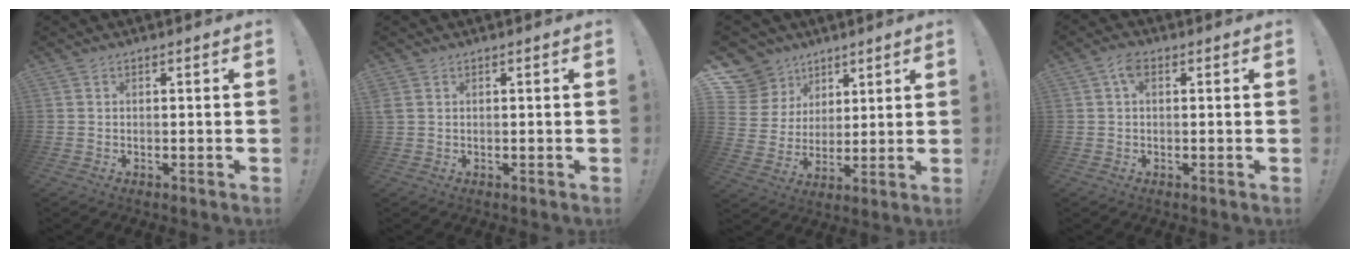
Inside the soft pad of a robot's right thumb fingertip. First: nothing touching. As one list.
[{"total": 1.2, "force": [0.5, 0.6, 0.9], "torque": [-0.019, 0.002, 0.010]}, {"total": 10.3, "force": [5.6, 8.4, 2.0], "torque": [-0.036, -0.043, 0.119]}, {"total": 3.6, "force": [1.1, 1.8, 2.9], "torque": [-0.054, 0.006, 0.019]}]